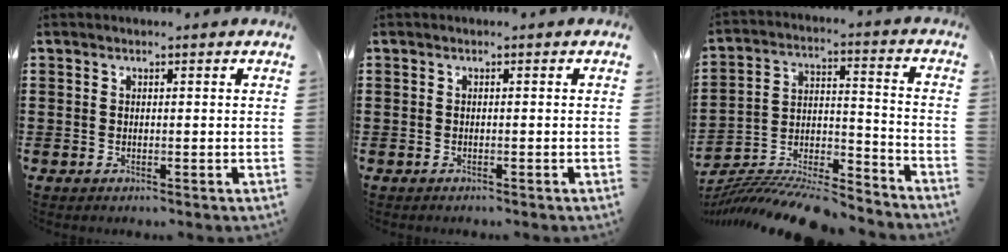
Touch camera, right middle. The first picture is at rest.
{"total": 0.0}
{"total": 11.0, "force": [-10.7, 1.0, 2.7], "torque": [-0.034, 0.024, -0.208]}